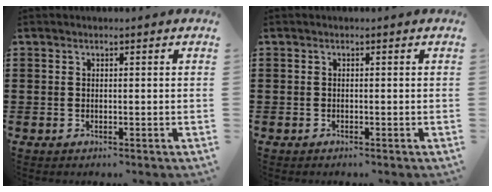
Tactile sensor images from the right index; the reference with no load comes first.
{"total": 0.0}